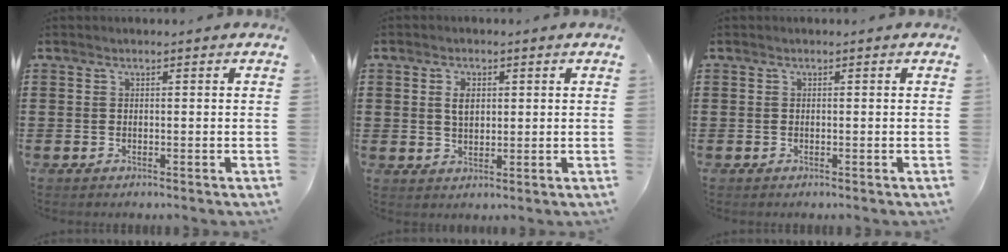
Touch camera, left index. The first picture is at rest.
{"total": 3.0, "force": [0.8, 2.0, 2.2], "torque": [-0.040, 0.007, 0.012]}
{"total": 0.0}